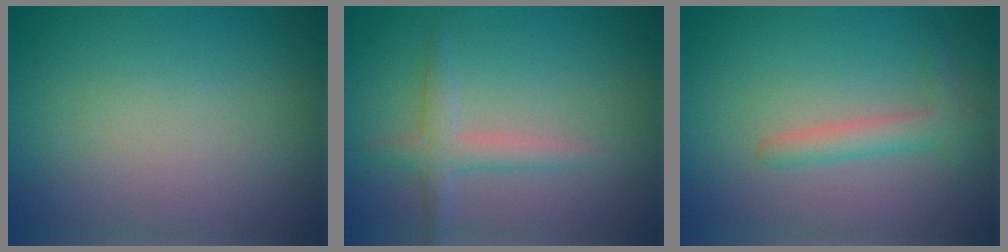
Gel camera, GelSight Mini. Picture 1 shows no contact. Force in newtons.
{"total": 2.2, "press": 2.2, "slide": 0.1}
{"total": 2.4, "press": 2.4, "slide": 0.2}